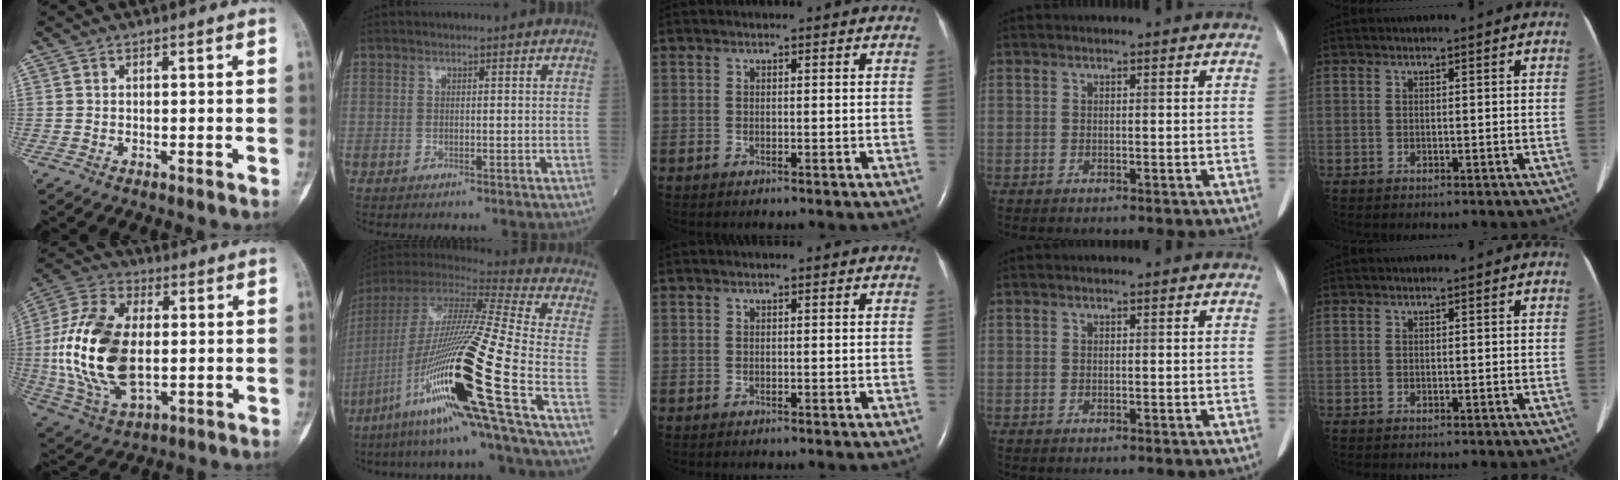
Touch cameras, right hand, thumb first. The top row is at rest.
{"thumb": {"total": 20.6, "force": [-0.3, 11.8, 16.9], "torque": [-0.351, -0.001, 0.003]}, "index": {"total": 27.8, "force": [-10.9, -0.6, 25.5], "torque": [-0.486, -0.052, -0.203]}}